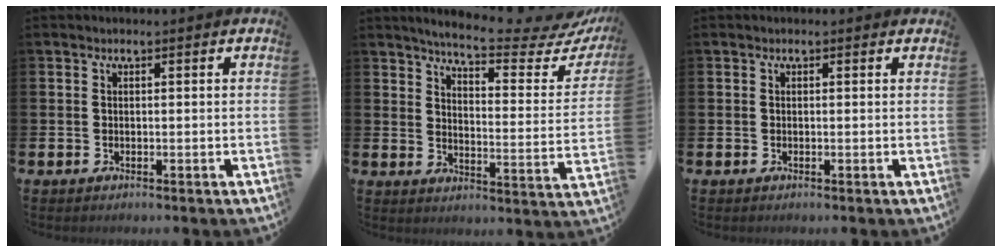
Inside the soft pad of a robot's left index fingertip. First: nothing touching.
{"total": 6.7, "force": [6.0, 0.3, 3.1], "torque": [-0.065, -0.050, 0.093]}
{"total": 0.0}